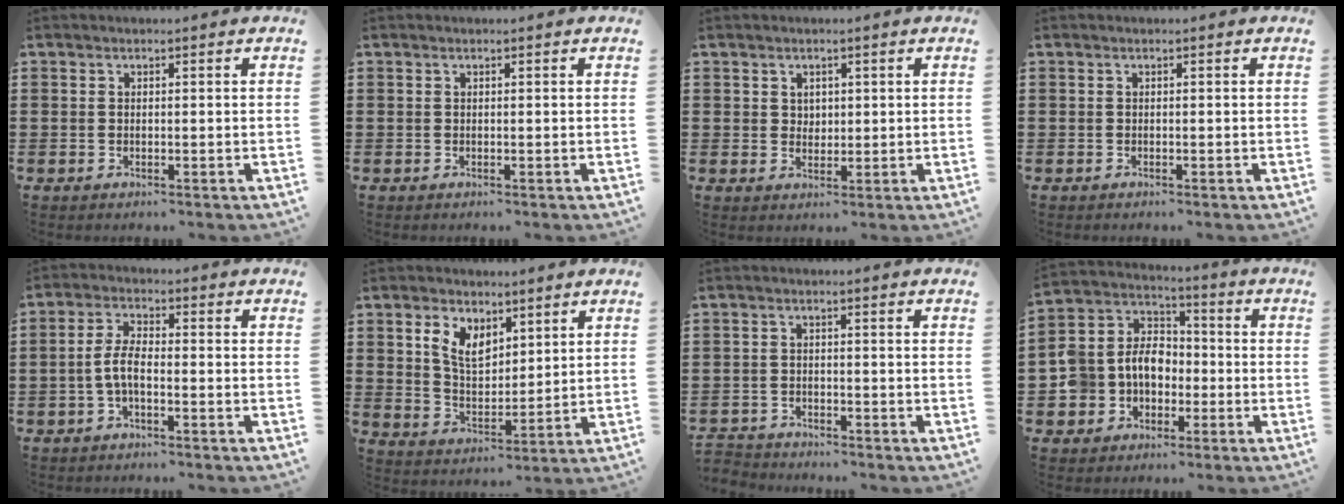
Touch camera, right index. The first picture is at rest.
{"total": 0.0}
{"total": 2.0, "force": [1.0, 1.6, 0.4], "torque": [-0.013, 0.009, 0.019]}
{"total": 0.0}
{"total": 4.5, "force": [-1.4, 1.7, 3.9], "torque": [-0.096, -0.002, -0.036]}
{"total": 5.9, "force": [3.5, 3.7, 3.1], "torque": [-0.077, 0.008, 0.065]}
{"total": 2.3, "force": [-2.3, 0.4, -0.3], "torque": [-0.003, 0.000, -0.052]}
{"total": 8.0, "force": [-1.7, 7.0, 3.5], "torque": [-0.121, 0.003, -0.039]}